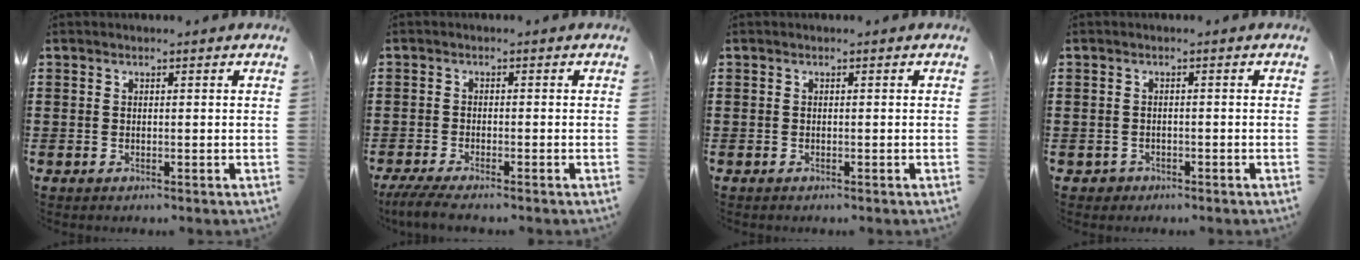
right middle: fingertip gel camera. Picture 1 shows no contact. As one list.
[{"total": 2.8, "force": [-2.4, 0.0, 1.4], "torque": [-0.038, -0.010, -0.050]}, {"total": 0.0}, {"total": 0.9, "force": [-0.7, 0.6, 0.1], "torque": [-0.004, 0.001, -0.016]}]